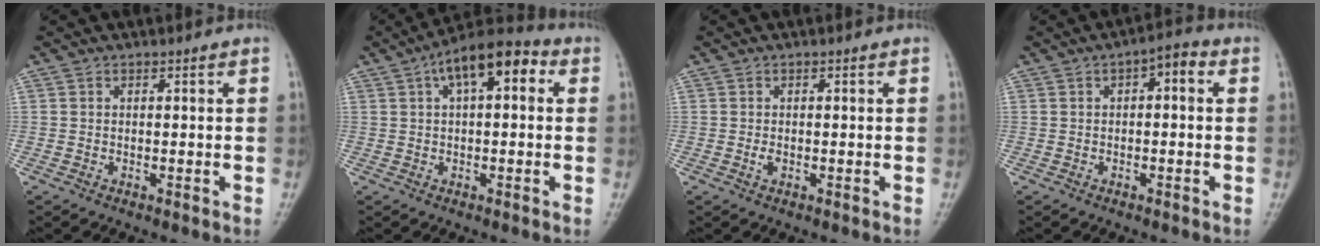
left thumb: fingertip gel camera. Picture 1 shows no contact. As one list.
[{"total": 11.3, "force": [3.8, 5.2, 9.2], "torque": [-0.127, 0.032, 0.049]}, {"total": 0.9, "force": [-0.2, 0.5, 0.7], "torque": [-0.015, -0.001, -0.005]}, {"total": 4.3, "force": [0.9, 1.9, 3.7], "torque": [-0.038, 0.018, 0.002]}]